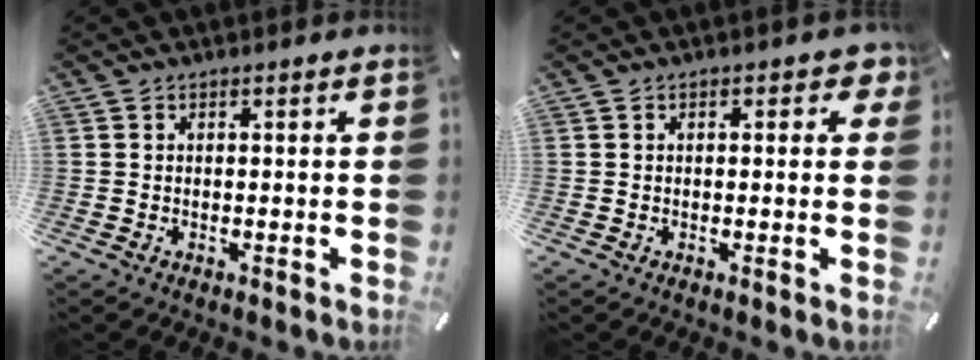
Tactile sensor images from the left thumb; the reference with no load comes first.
{"total": 2.6, "force": [0.5, 1.4, 2.1], "torque": [-0.019, -0.002, 0.002]}